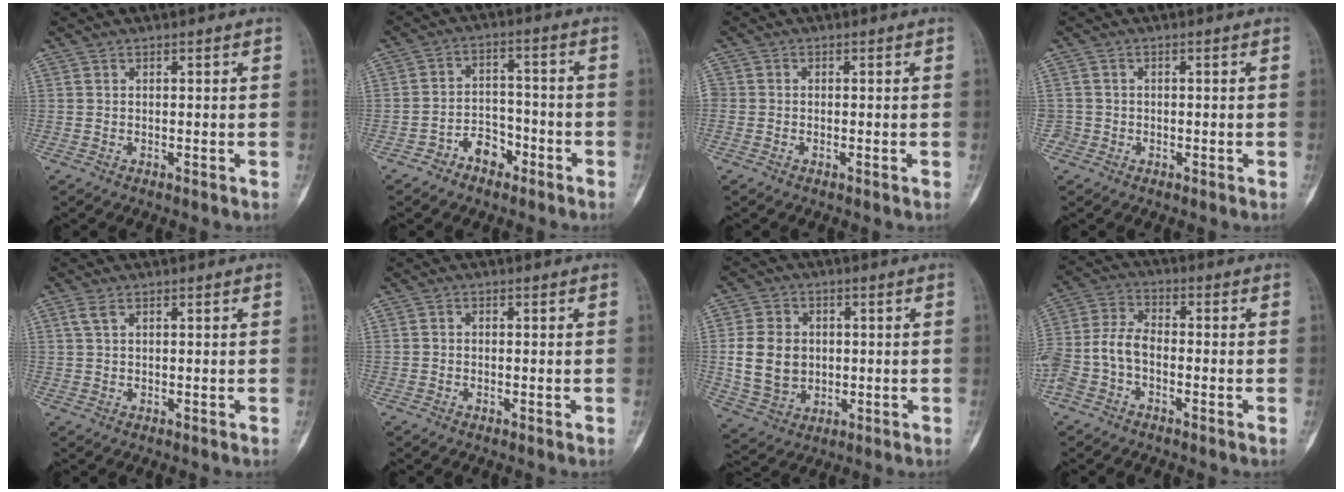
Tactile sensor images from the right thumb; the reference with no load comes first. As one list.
[{"total": 6.3, "force": [-3.8, 4.2, 2.8], "torque": [-0.022, 0.044, -0.065]}, {"total": 1.3, "force": [-0.4, 1.1, 0.6], "torque": [-0.009, 0.002, -0.013]}, {"total": 1.9, "force": [-0.5, 1.8, -0.2], "torque": [0.017, 0.009, -0.013]}, {"total": 1.7, "force": [0.8, 0.7, 1.3], "torque": [-0.037, 0.010, 0.022]}, {"total": 0.5, "force": [-0.2, 0.4, 0.2], "torque": [-0.002, 0.002, -0.010]}, {"total": 10.5, "force": [0.2, 8.5, 6.2], "torque": [-0.092, -0.001, 0.014]}, {"total": 9.0, "force": [-2.8, 5.7, 6.4], "torque": [-0.141, 0.030, -0.060]}]